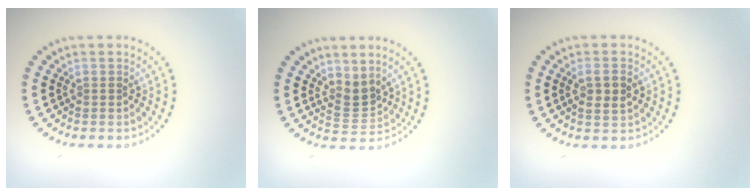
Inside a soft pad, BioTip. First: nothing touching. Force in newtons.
{"total": 2.2, "press": 1.5, "slide": 1.6}
{"total": 2.4, "press": 2.4, "slide": 0.3}